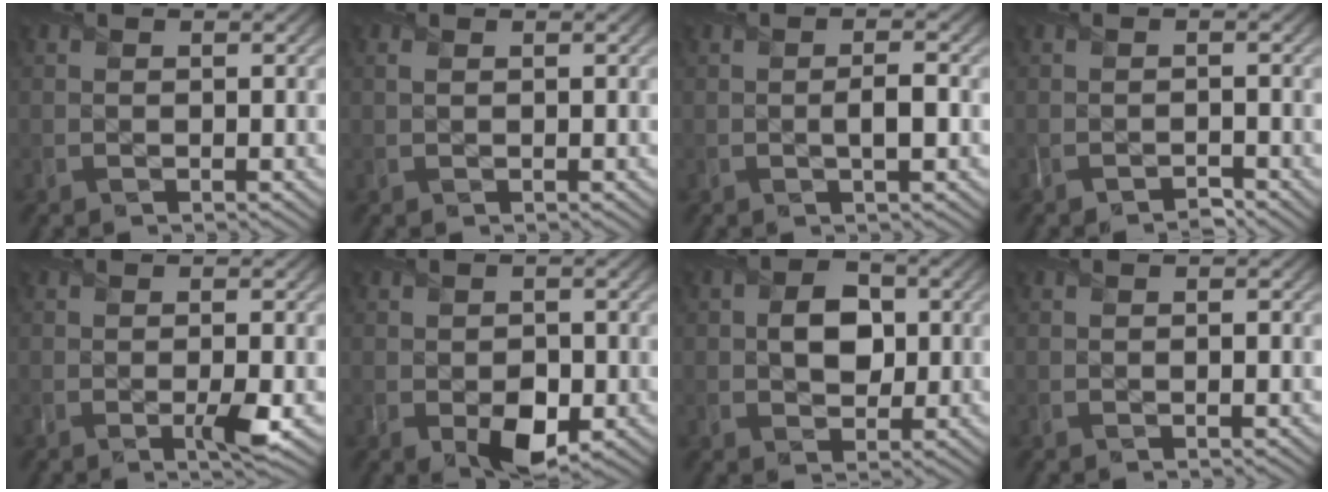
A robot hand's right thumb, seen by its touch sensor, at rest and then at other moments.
{"total": 0.7, "force": [0.3, 0.4, 0.5], "torque": [-0.015, 0.003, 0.005]}
{"total": 2.0, "force": [-0.4, 0.6, 1.9], "torque": [-0.032, 0.002, -0.010]}
{"total": 1.5, "force": [-1.5, 0.3, 0.3], "torque": [-0.004, -0.001, -0.032]}
{"total": 2.2, "force": [-0.5, 0.3, 2.1], "torque": [-0.037, -0.003, -0.012]}
{"total": 4.6, "force": [-1.3, 3.2, 3.1], "torque": [-0.059, -0.020, -0.016]}
{"total": 4.8, "force": [0.4, 3.7, 3.1], "torque": [-0.059, -0.002, -0.004]}
{"total": 0.0}